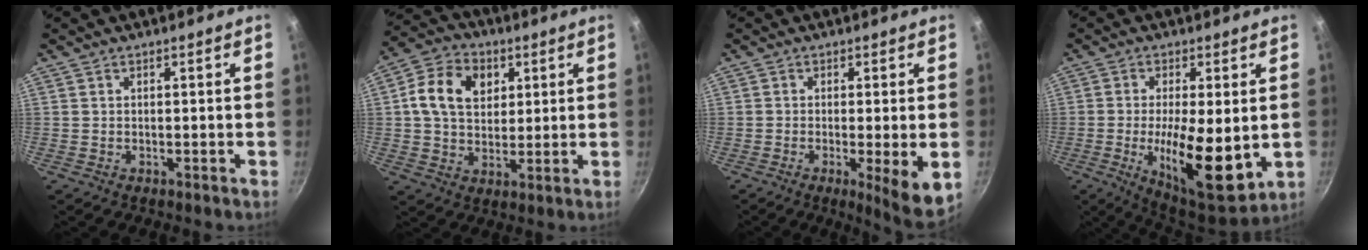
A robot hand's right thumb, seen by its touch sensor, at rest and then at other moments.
{"total": 12.1, "force": [3.4, 9.0, 7.3], "torque": [-0.113, 0.003, 0.045]}
{"total": 7.8, "force": [-1.6, 1.2, 7.6], "torque": [-0.114, -0.012, -0.019]}
{"total": 14.5, "force": [-1.6, 4.9, 13.5], "torque": [-0.205, -0.015, -0.015]}